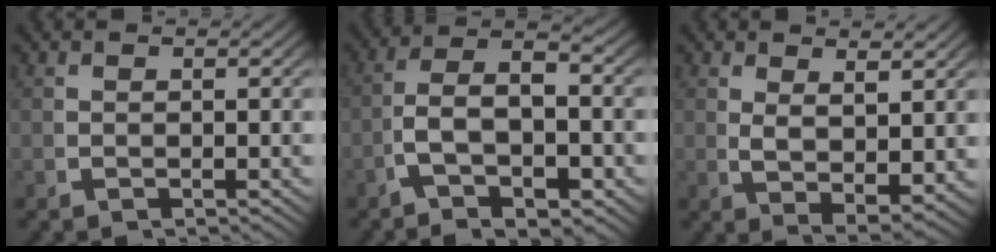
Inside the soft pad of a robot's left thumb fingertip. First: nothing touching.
{"total": 6.7, "force": [-1.2, 3.8, 5.5], "torque": [-0.105, -0.019, -0.018]}
{"total": 4.1, "force": [0.9, 2.2, 3.3], "torque": [-0.072, -0.029, 0.036]}